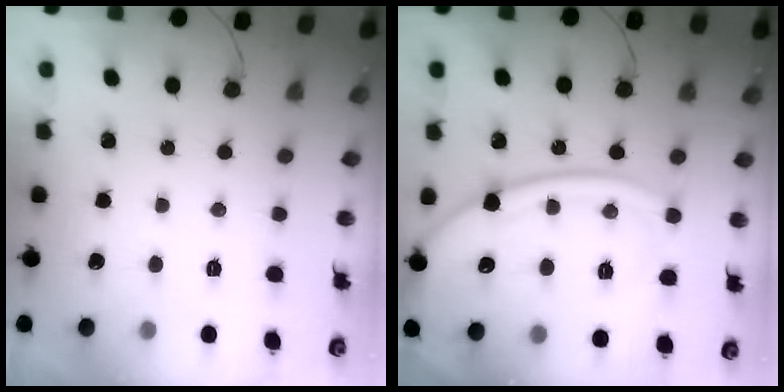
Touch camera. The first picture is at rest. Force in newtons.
{"total": 17.2, "press": 17.1, "slide": 2.1}